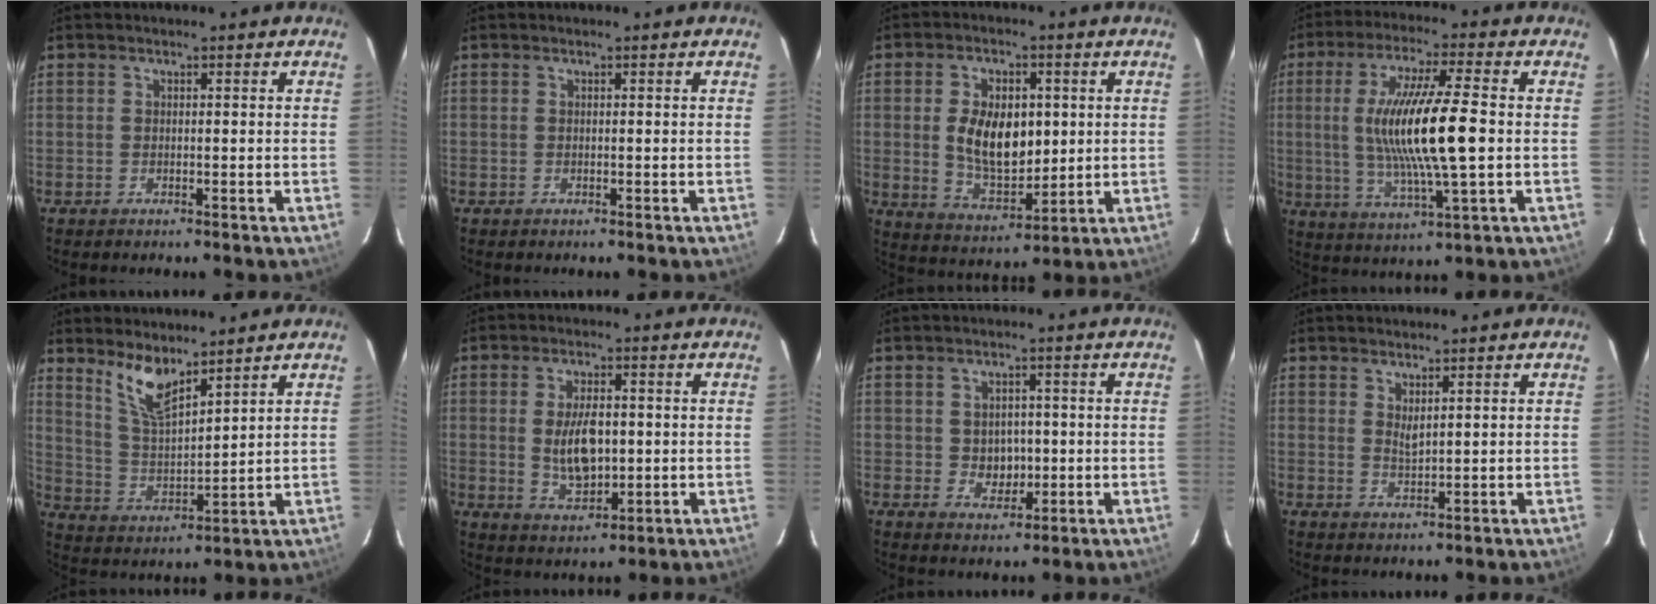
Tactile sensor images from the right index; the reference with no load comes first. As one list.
[{"total": 0.0}, {"total": 11.6, "force": [1.2, 6.5, 9.5], "torque": [-0.181, 0.001, 0.034]}, {"total": 16.2, "force": [0.1, 2.0, 16.1], "torque": [-0.301, -0.009, 0.007]}, {"total": 8.4, "force": [6.3, 2.1, 5.0], "torque": [-0.099, -0.006, 0.132]}, {"total": 8.4, "force": [0.0, 4.2, 7.3], "torque": [-0.137, -0.004, 0.008]}, {"total": 4.3, "force": [-0.2, 3.8, 2.1], "torque": [-0.034, 0.002, 0.004]}, {"total": 2.0, "force": [1.3, 0.5, 1.4], "torque": [-0.025, -0.004, 0.022]}]